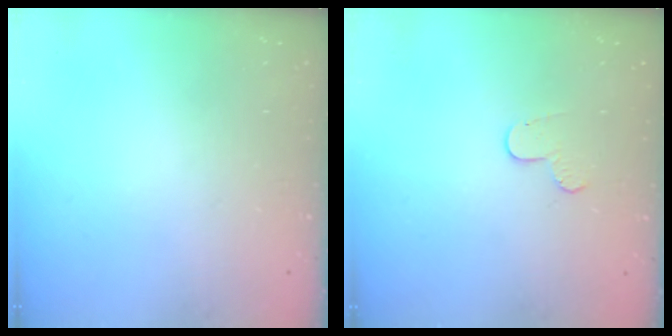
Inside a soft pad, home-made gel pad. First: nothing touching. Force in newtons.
{"total": 5.7, "press": 5.7, "slide": 0.5}